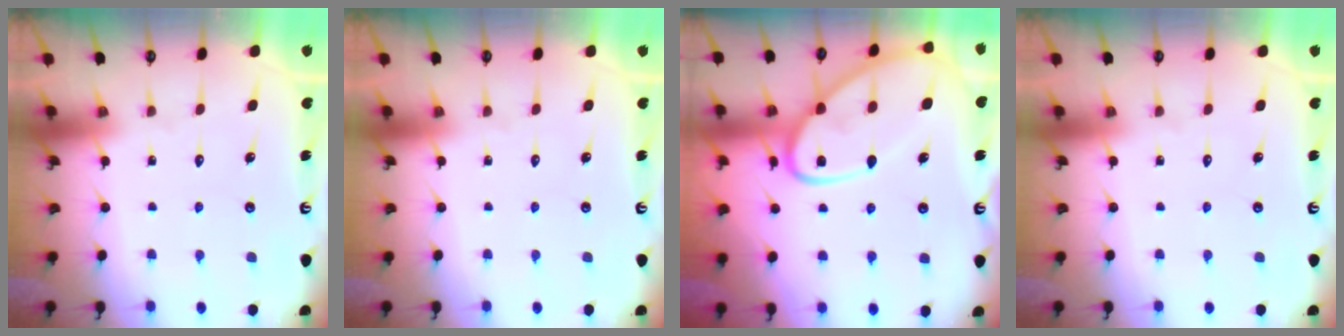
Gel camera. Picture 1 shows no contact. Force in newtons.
{"total": 0.0}
{"total": 15.6, "press": 15.6, "slide": 1.3}
{"total": 0.0}